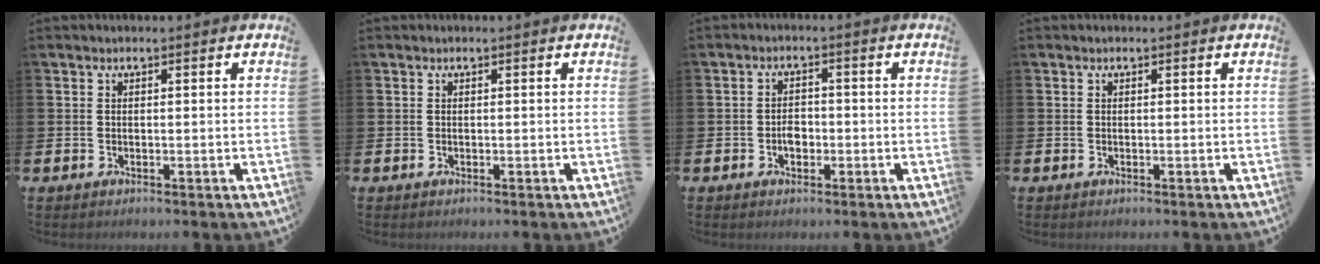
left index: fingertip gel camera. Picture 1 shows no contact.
{"total": 0.0}
{"total": 2.2, "force": [-0.6, 1.6, 1.4], "torque": [-0.015, -0.001, -0.015]}
{"total": 0.0}